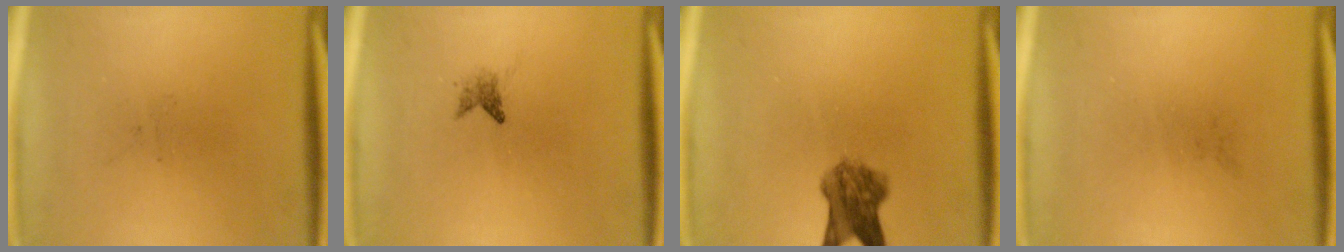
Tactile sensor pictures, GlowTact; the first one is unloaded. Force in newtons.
{"total": 1.2}
{"total": 5.9}
{"total": 0.0}